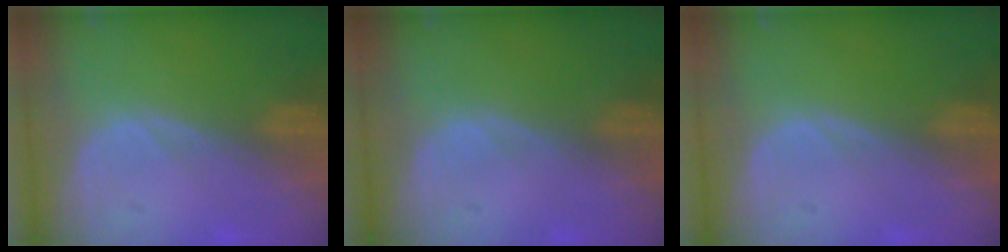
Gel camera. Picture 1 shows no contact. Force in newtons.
{"total": 0.0}
{"total": 0.0}